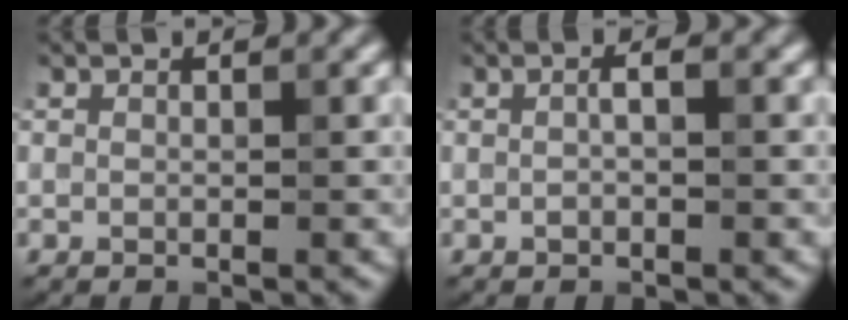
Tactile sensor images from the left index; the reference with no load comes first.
{"total": 1.1, "force": [-0.1, 0.4, 1.0], "torque": [-0.022, 0.001, -0.002]}